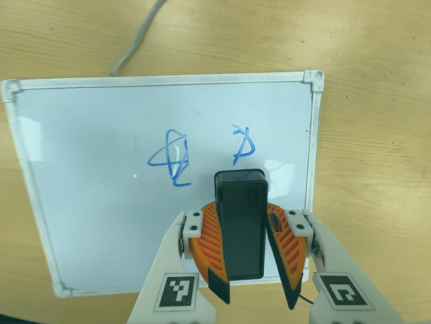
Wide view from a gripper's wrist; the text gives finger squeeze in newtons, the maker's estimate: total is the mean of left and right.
{"total": 9.7, "left": 10.1, "right": 9.3}